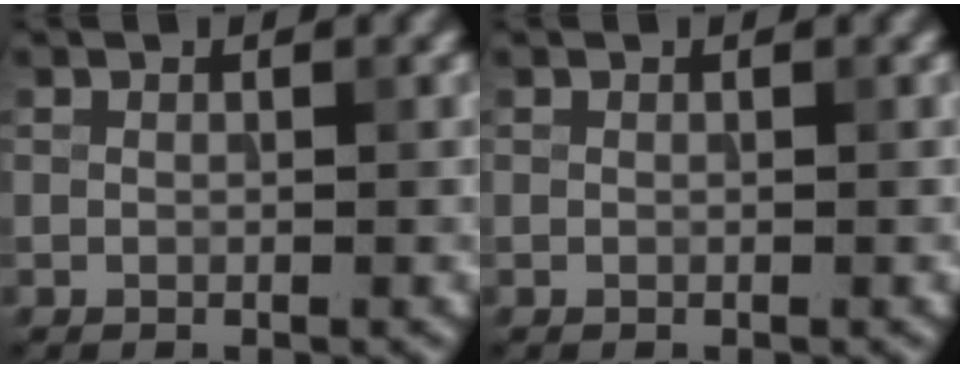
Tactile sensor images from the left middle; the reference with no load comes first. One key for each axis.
{"total": 0.0}